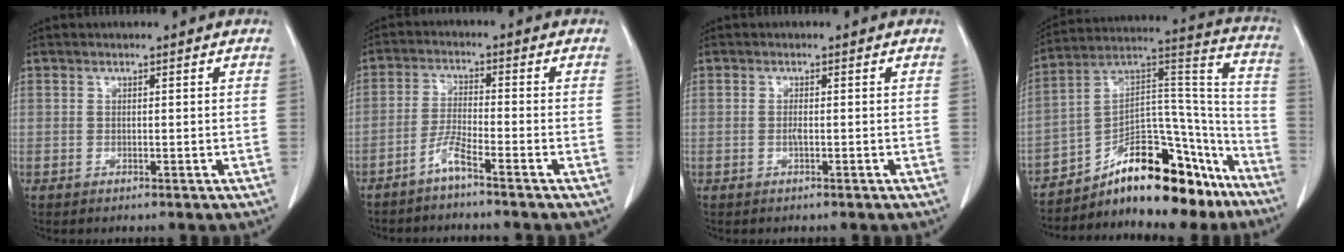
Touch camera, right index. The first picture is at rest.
{"total": 3.8, "force": [-3.0, -0.5, 2.2], "torque": [-0.052, -0.005, -0.066]}
{"total": 0.8, "force": [-0.2, 0.0, 0.8], "torque": [-0.018, 0.000, -0.004]}
{"total": 19.6, "force": [-14.7, 7.6, 10.5], "torque": [-0.138, 0.078, -0.227]}